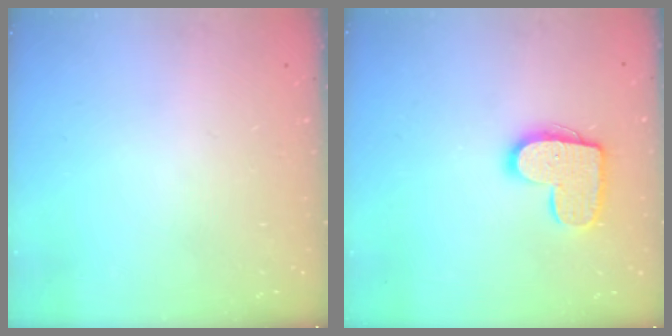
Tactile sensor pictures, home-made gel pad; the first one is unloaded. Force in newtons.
{"total": 13.2, "press": 13.2, "slide": 0.7}